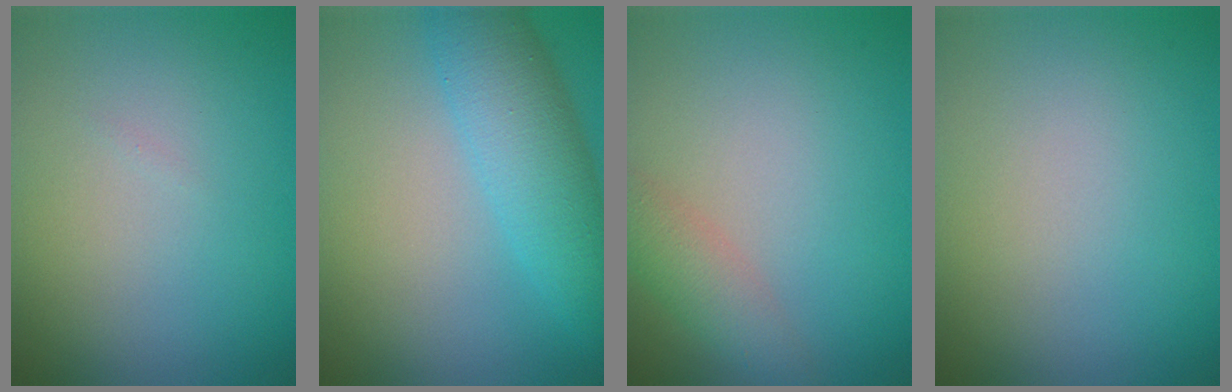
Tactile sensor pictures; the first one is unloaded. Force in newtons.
{"total": 6.0, "press": 6.0, "slide": 0.1}
{"total": 2.5, "press": 2.5, "slide": 0.1}
{"total": 0.0}